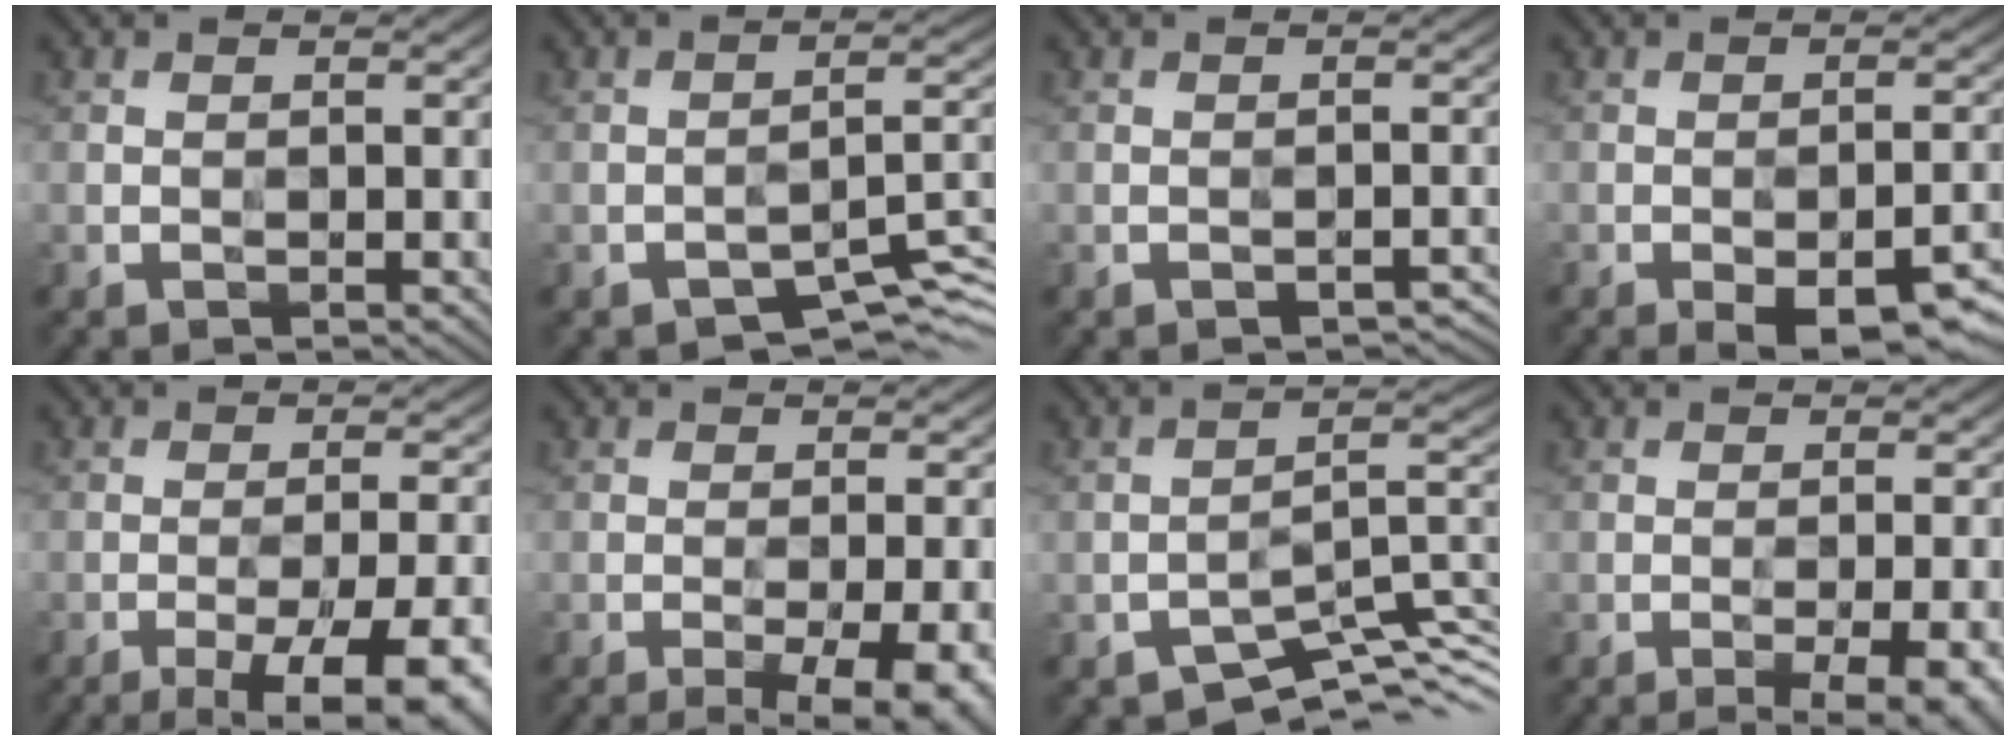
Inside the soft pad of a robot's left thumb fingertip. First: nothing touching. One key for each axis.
{"total": 5.9, "fx": -4.2, "fy": 2.0, "fz": 3.7, "tx": -0.043, "ty": 0.003, "tz": -0.066}
{"total": 1.4, "fx": -1.1, "fy": 0.4, "fz": 0.7, "tx": -0.007, "ty": 0.004, "tz": -0.012}
{"total": 8.6, "fx": -4.8, "fy": 3.1, "fz": 6.4, "tx": -0.089, "ty": -0.003, "tz": -0.062}
{"total": 14.7, "fx": -9.1, "fy": 4.0, "fz": 10.8, "tx": -0.142, "ty": -0.006, "tz": -0.115}
{"total": 9.9, "fx": -5.1, "fy": 2.9, "fz": 8.0, "tx": -0.108, "ty": -0.011, "tz": -0.056}
{"total": 8.1, "fx": -5.4, "fy": 3.1, "fz": 5.2, "tx": -0.064, "ty": -0.009, "tz": -0.094}
{"total": 7.8, "fx": -4.1, "fy": 2.0, "fz": 6.4, "tx": -0.089, "ty": -0.001, "tz": -0.045}